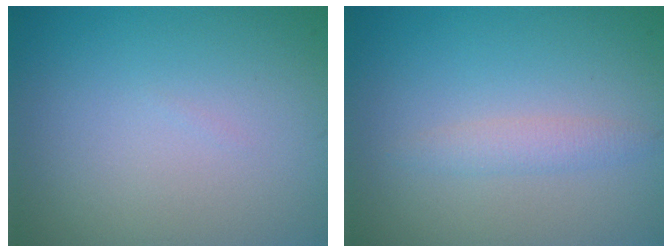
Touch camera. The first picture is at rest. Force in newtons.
{"total": 1.5, "press": 1.4, "slide": 0.1}